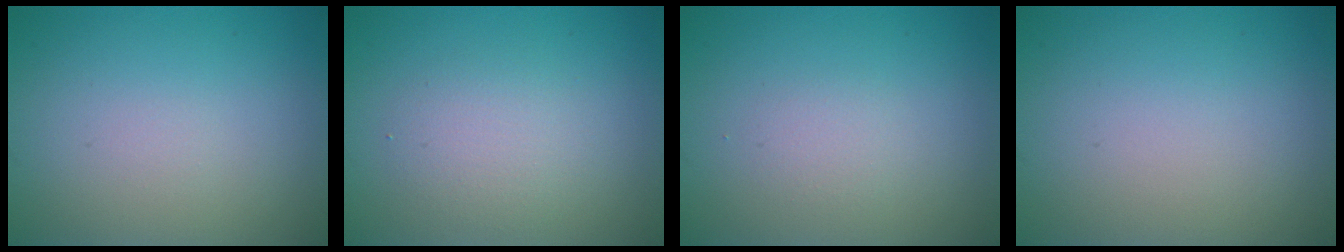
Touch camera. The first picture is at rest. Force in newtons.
{"total": 2.3, "press": 2.3, "slide": 0.2}
{"total": 1.1, "press": 1.1, "slide": 0.0}
{"total": 0.0}